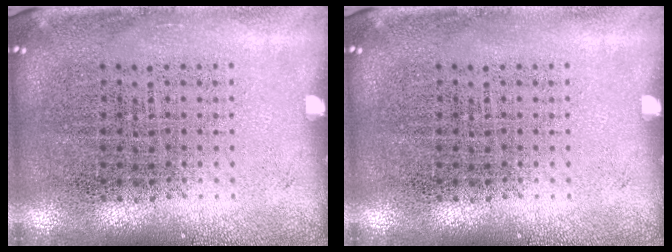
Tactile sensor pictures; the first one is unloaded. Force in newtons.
{"total": 0.0}